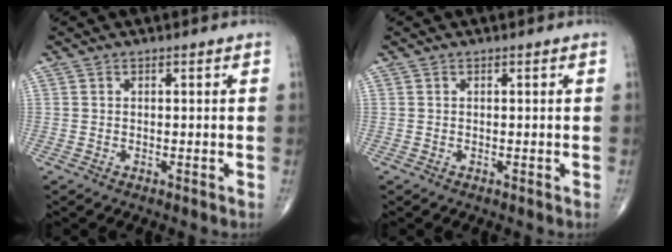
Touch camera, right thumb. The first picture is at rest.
{"total": 0.0}